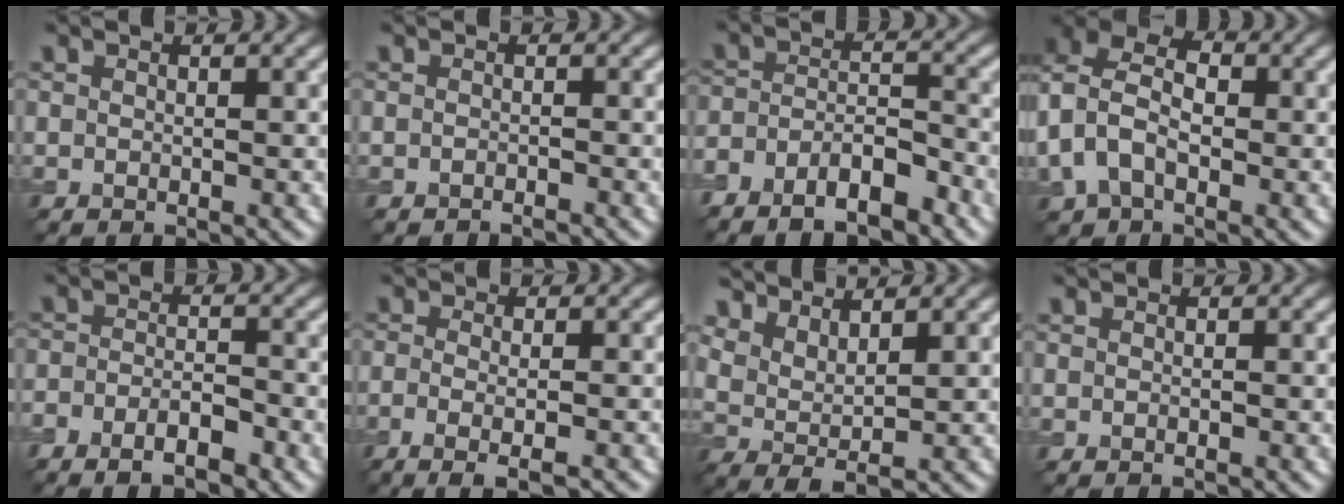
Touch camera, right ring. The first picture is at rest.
{"total": 1.0, "force": [-1.0, 0.1, 0.1], "torque": [0.000, -0.003, -0.018]}
{"total": 6.3, "force": [-4.7, 2.1, 3.5], "torque": [-0.058, 0.000, -0.085]}
{"total": 7.1, "force": [-0.4, 5.0, 5.0], "torque": [-0.110, 0.012, -0.022]}
{"total": 3.9, "force": [-2.7, 1.2, 2.5], "torque": [-0.045, -0.001, -0.048]}
{"total": 4.0, "force": [-1.6, 1.4, 3.4], "torque": [-0.040, -0.011, -0.022]}
{"total": 4.1, "force": [3.3, 1.1, 2.2], "torque": [-0.050, -0.002, 0.069]}
{"total": 0.0}